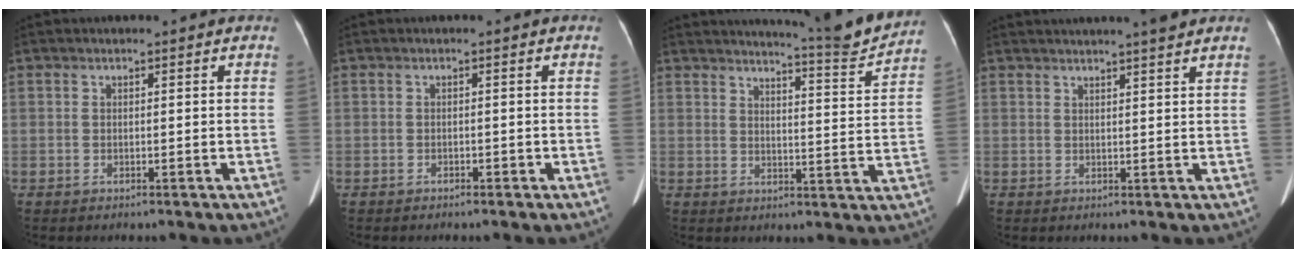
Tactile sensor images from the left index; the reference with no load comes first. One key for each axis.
{"total": 0.8, "fx": -0.8, "fy": 0.3, "fz": 0.0, "tx": -0.006, "ty": -0.005, "tz": -0.016}
{"total": 9.7, "fx": 9.4, "fy": -1.3, "fz": 1.9, "tx": -0.038, "ty": -0.045, "tz": 0.121}
{"total": 6.2, "fx": 5.4, "fy": -0.6, "fz": 3.0, "tx": -0.041, "ty": 0.014, "tz": 0.066}